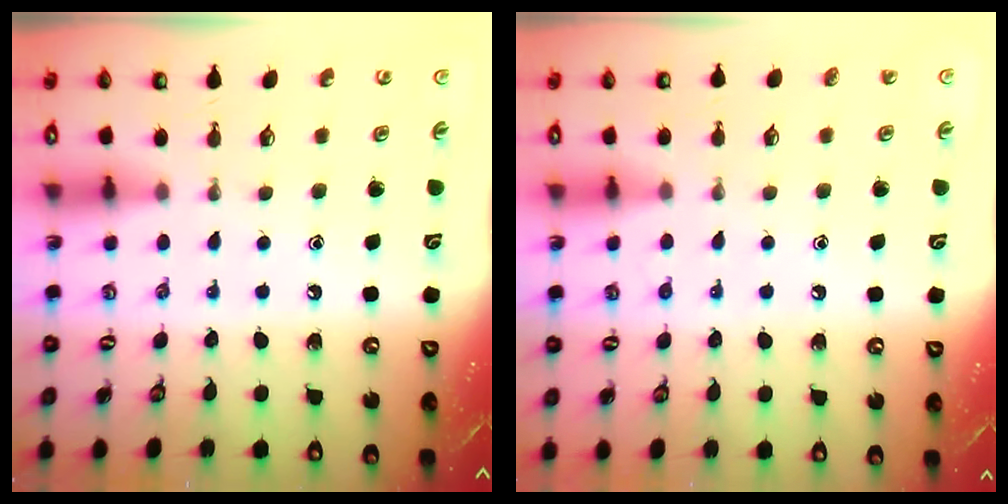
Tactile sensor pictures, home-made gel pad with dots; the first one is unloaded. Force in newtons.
{"total": 5.0, "press": 5.0, "slide": 0.6}